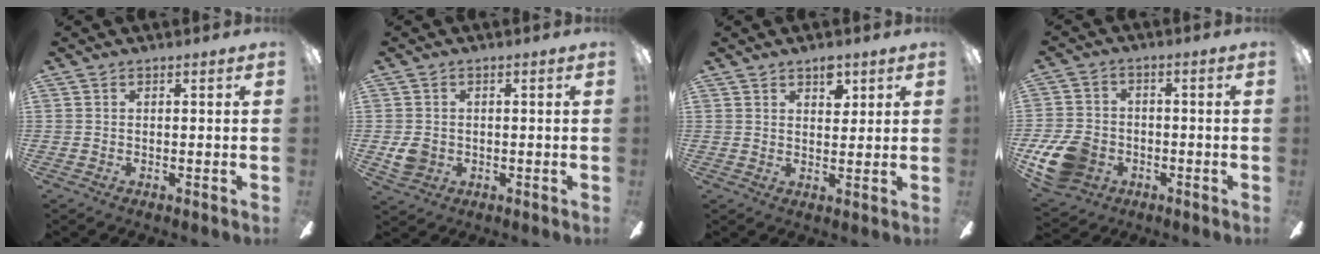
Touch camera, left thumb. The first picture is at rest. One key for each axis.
{"total": 4.3, "fx": -0.3, "fy": 3.8, "fz": 2.1, "tx": -0.022, "ty": 0.002, "tz": -0.004}
{"total": 5.0, "fx": 3.2, "fy": 2.8, "fz": 2.7, "tx": -0.018, "ty": -0.015, "tz": 0.050}
{"total": 12.0, "fx": -4.7, "fy": 9.0, "fz": 6.3, "tx": -0.144, "ty": 0.030, "tz": -0.085}